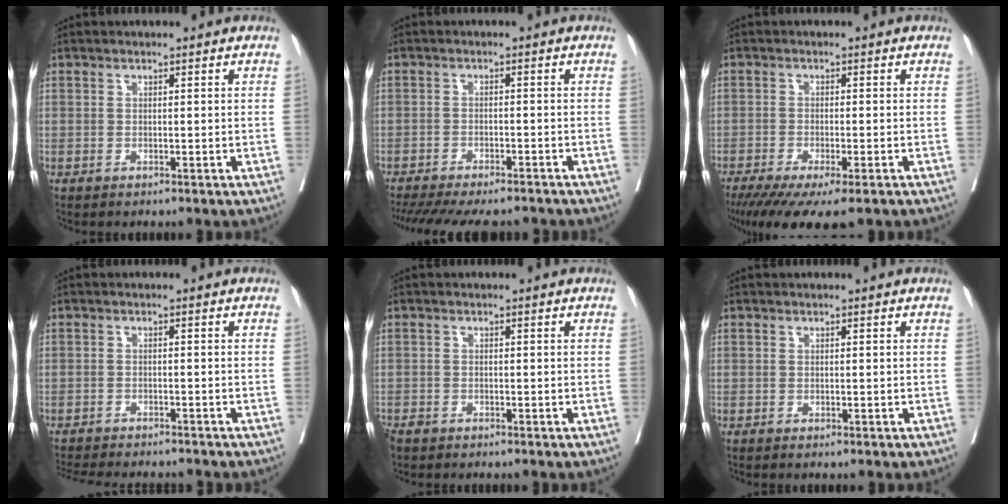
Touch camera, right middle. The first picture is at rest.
{"total": 15.4, "force": [-13.4, 3.9, 6.5], "torque": [-0.152, -0.020, -0.182]}
{"total": 10.0, "force": [-7.2, 1.7, 6.7], "torque": [-0.094, -0.020, -0.114]}
{"total": 11.7, "force": [-10.7, 2.0, 4.2], "torque": [-0.069, -0.011, -0.144]}
{"total": 1.7, "force": [-1.4, 0.9, 0.5], "torque": [-0.012, -0.001, -0.025]}
{"total": 0.0}